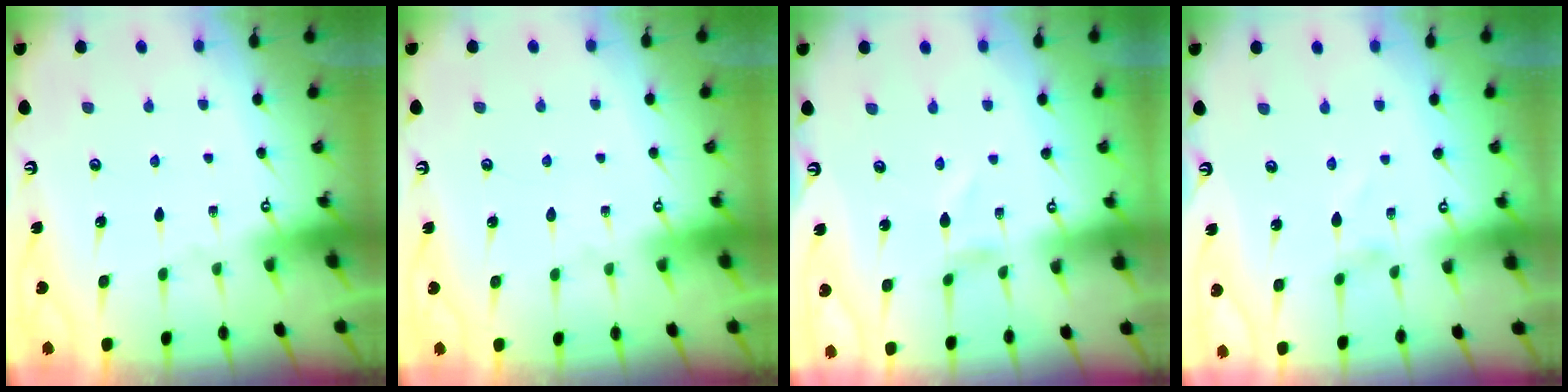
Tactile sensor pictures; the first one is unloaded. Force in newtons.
{"total": 1.6, "press": 1.6, "slide": 0.1}
{"total": 1.0, "press": 1.0, "slide": 0.1}
{"total": 1.2, "press": 1.2, "slide": 0.1}